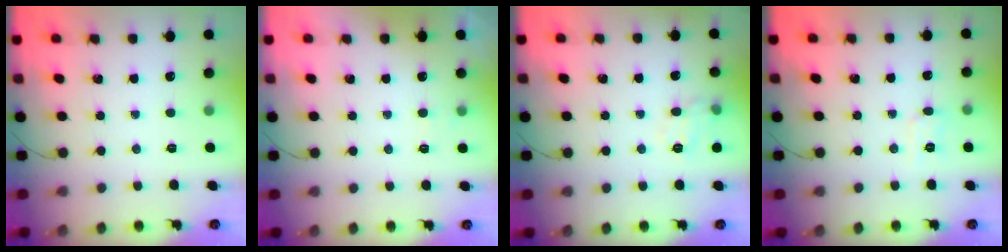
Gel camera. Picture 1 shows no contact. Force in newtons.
{"total": 2.3, "press": 2.0, "slide": 1.2}
{"total": 9.0, "press": 9.0, "slide": 0.6}
{"total": 5.2, "press": 5.1, "slide": 1.3}